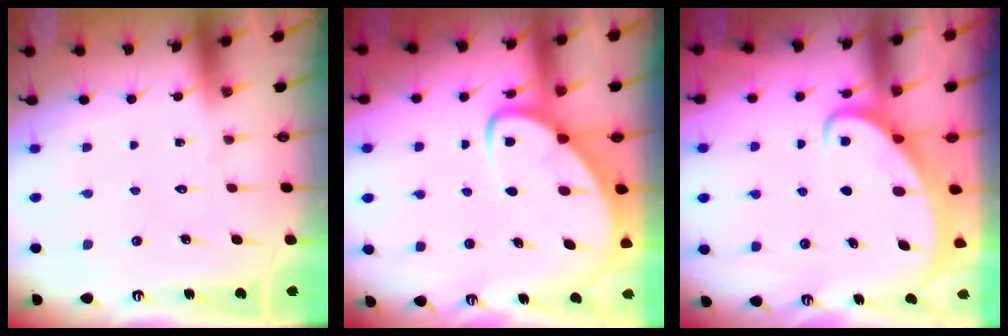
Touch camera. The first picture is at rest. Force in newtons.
{"total": 4.9, "press": 4.8, "slide": 0.6}
{"total": 2.7, "press": 2.7, "slide": 0.3}